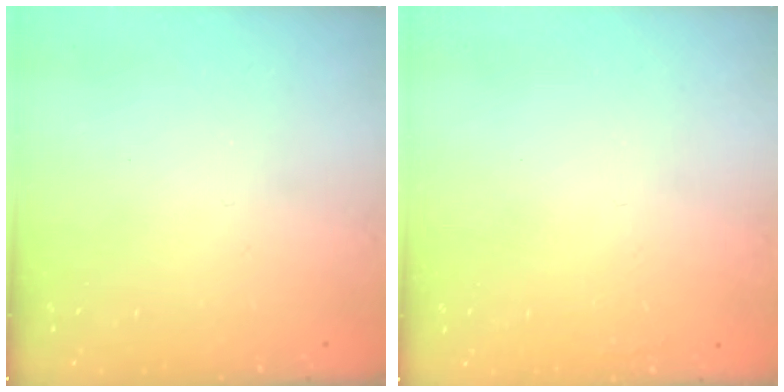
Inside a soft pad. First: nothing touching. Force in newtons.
{"total": 1.6, "press": 1.6, "slide": 0.1}